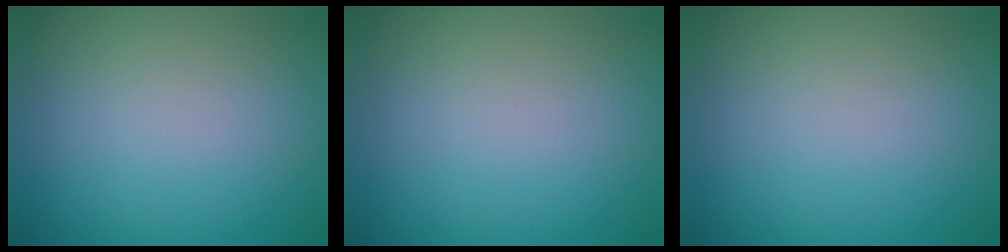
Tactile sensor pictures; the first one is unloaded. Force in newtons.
{"total": 0.0}
{"total": 0.0}